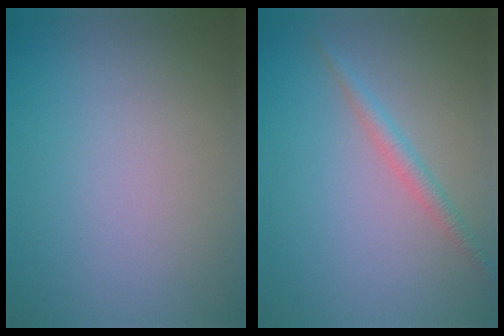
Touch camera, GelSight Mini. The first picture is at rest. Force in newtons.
{"total": 1.6, "press": 1.6, "slide": 0.0}